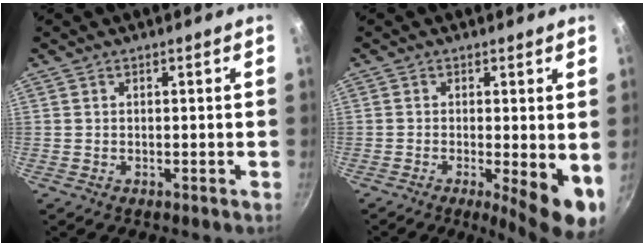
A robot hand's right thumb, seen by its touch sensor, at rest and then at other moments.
{"total": 8.5, "force": [-1.5, 2.0, 8.2], "torque": [-0.102, -0.010, -0.016]}